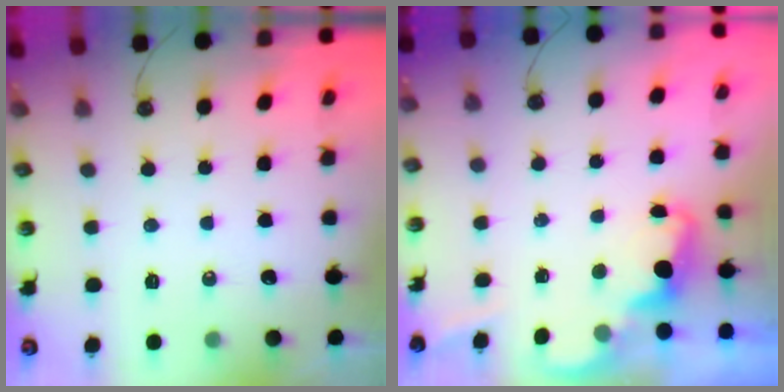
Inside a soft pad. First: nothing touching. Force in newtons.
{"total": 2.2, "press": 2.1, "slide": 0.5}